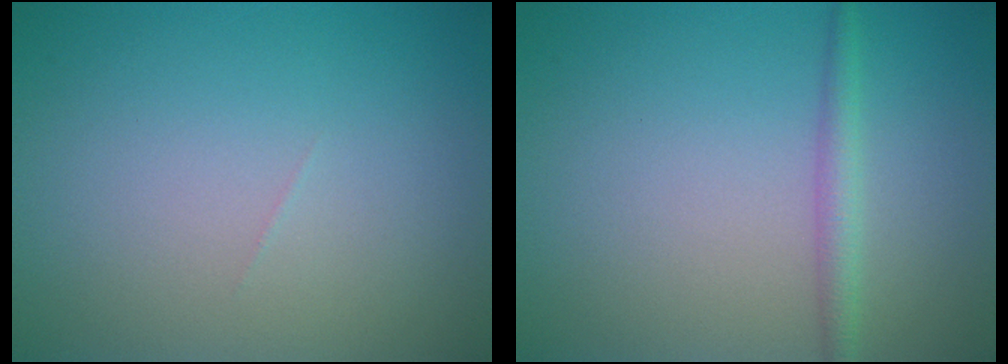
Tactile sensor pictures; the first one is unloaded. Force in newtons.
{"total": 1.8, "press": 1.8, "slide": 0.0}